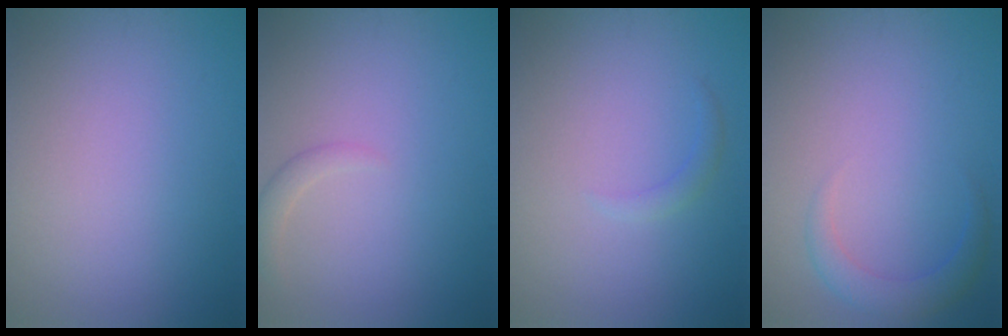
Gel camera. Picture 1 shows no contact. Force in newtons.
{"total": 1.2, "press": 1.2, "slide": 0.1}
{"total": 1.0, "press": 1.0, "slide": 0.1}
{"total": 2.3, "press": 2.3, "slide": 0.2}